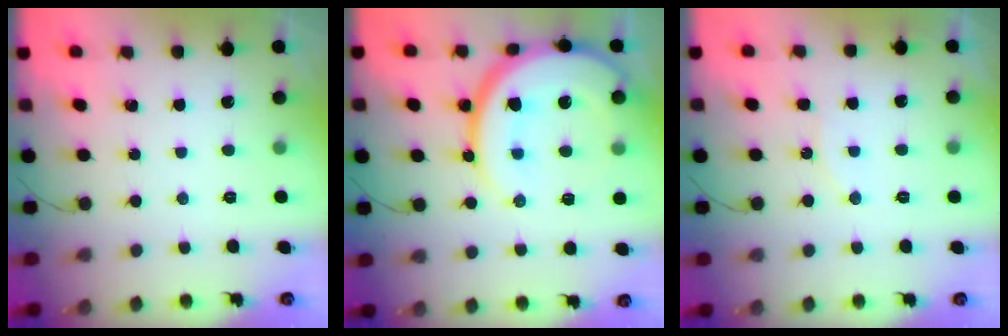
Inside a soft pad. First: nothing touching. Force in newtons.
{"total": 21.5, "press": 21.4, "slide": 2.0}
{"total": 7.9, "press": 7.8, "slide": 0.7}